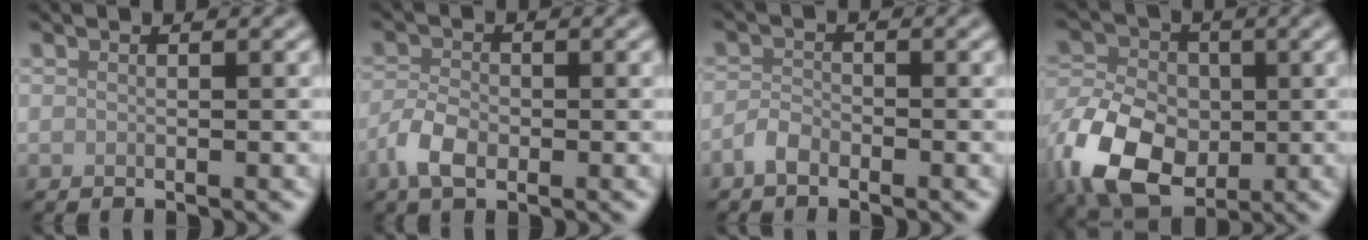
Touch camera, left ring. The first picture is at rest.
{"total": 3.0, "force": [-1.4, 1.7, 2.1], "torque": [-0.043, 0.000, -0.035]}
{"total": 1.6, "force": [-1.1, 0.7, 0.9], "torque": [-0.018, 0.002, -0.027]}
{"total": 10.3, "force": [-3.1, 7.3, 6.5], "torque": [-0.146, -0.018, -0.069]}